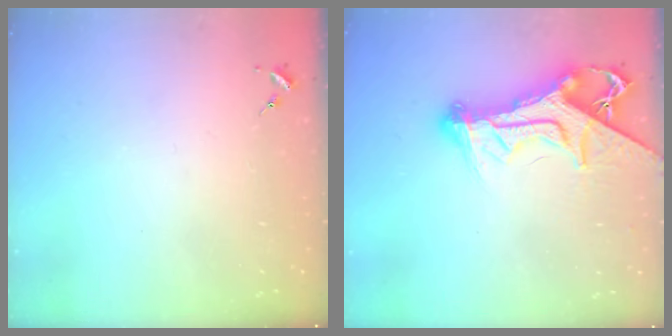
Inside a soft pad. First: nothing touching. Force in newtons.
{"total": 15.9, "press": 15.8, "slide": 1.8}